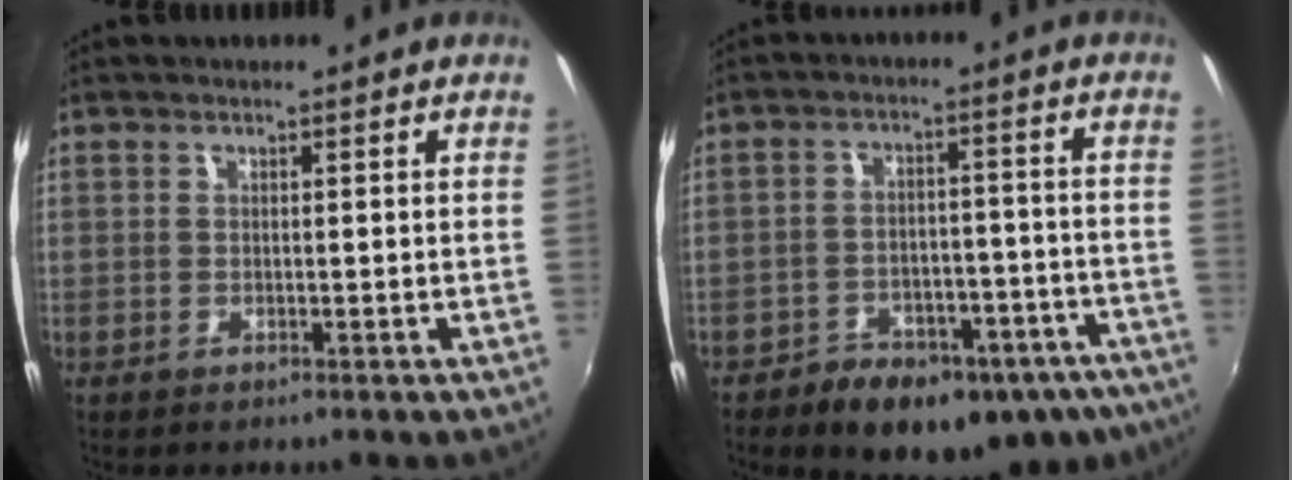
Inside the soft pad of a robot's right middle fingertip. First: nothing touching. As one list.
[{"total": 20.1, "force": [-14.2, 10.2, 10.0], "torque": [-0.172, 0.005, -0.165]}]